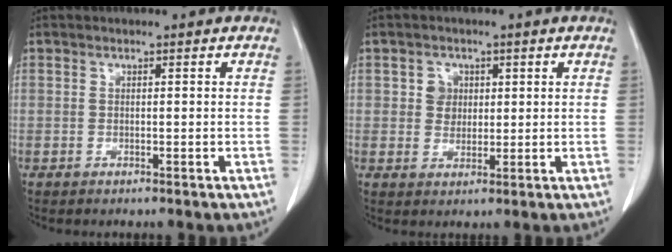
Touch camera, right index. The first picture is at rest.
{"total": 3.6, "force": [0.9, 3.2, 1.4], "torque": [-0.021, 0.012, 0.018]}